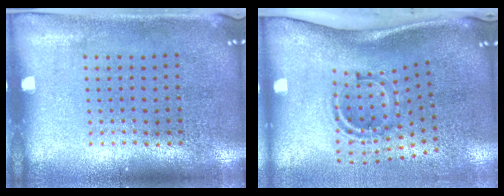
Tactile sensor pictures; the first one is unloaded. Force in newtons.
{"total": 2.0, "press": 1.2, "slide": 1.7}